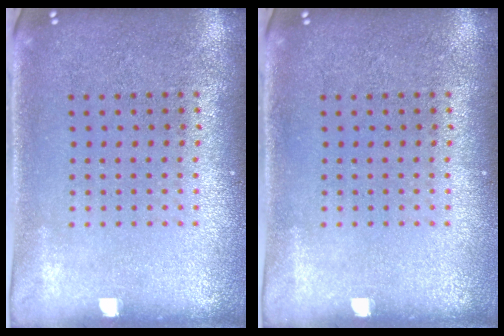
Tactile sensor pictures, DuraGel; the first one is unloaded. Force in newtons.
{"total": 0.0}